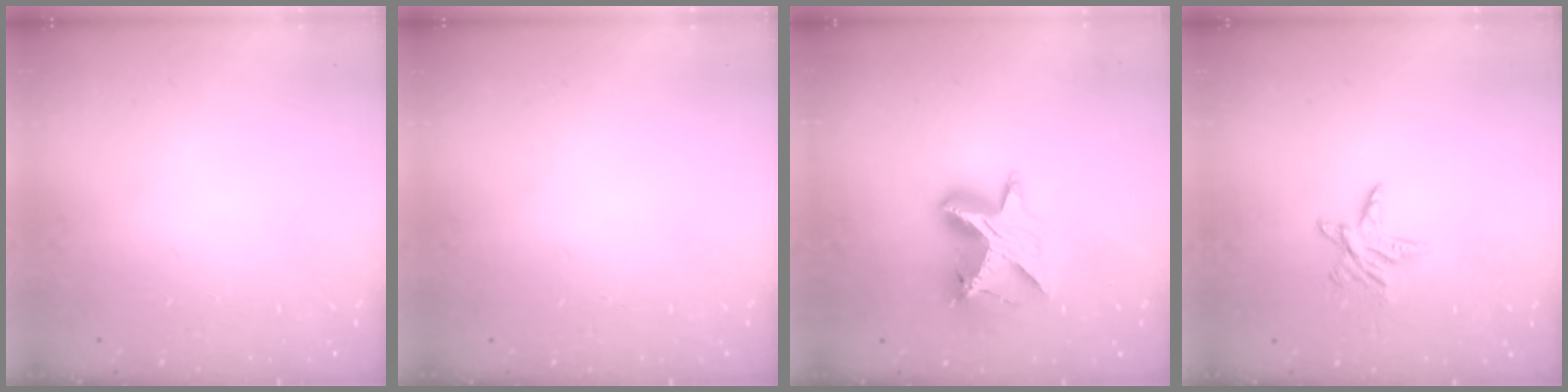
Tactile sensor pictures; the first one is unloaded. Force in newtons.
{"total": 0.0}
{"total": 11.0, "press": 11.0, "slide": 0.8}
{"total": 6.1, "press": 6.1, "slide": 0.6}